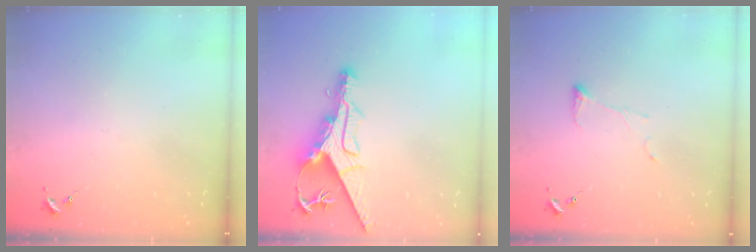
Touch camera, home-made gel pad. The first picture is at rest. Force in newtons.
{"total": 12.6, "press": 12.5, "slide": 1.4}
{"total": 5.5, "press": 5.5, "slide": 0.4}